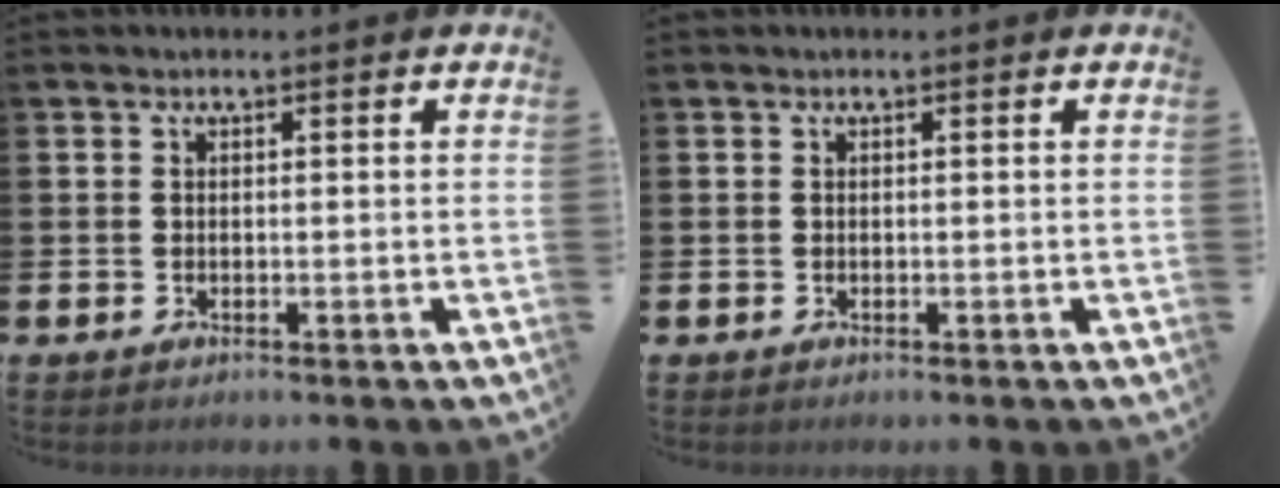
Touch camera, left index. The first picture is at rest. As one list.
[{"total": 0.0}]